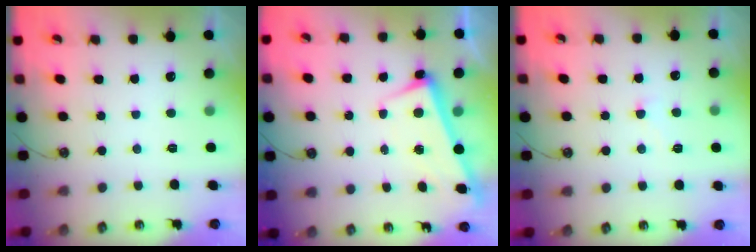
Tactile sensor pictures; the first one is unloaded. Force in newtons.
{"total": 2.6, "press": 2.5, "slide": 0.7}
{"total": 4.6, "press": 4.6, "slide": 0.5}